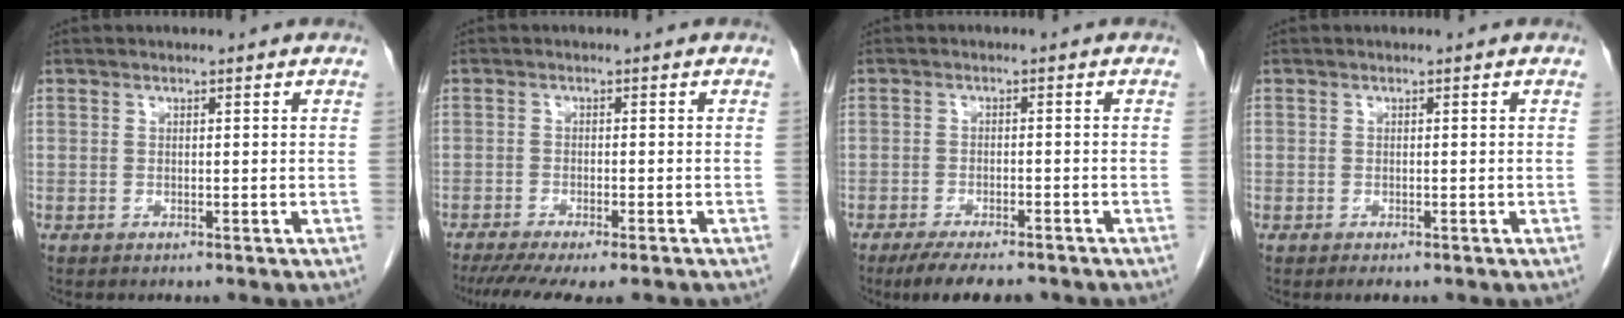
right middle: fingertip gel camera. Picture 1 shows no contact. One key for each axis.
{"total": 11.3, "fx": -9.2, "fy": 1.7, "fz": 6.3, "tx": -0.093, "ty": -0.017, "tz": -0.134}
{"total": 8.0, "fx": -6.5, "fy": 2.2, "fz": 4.2, "tx": -0.062, "ty": -0.010, "tz": -0.099}
{"total": 1.1, "fx": -0.8, "fy": 0.5, "fz": 0.6, "tx": -0.008, "ty": 0.000, "tz": -0.006}